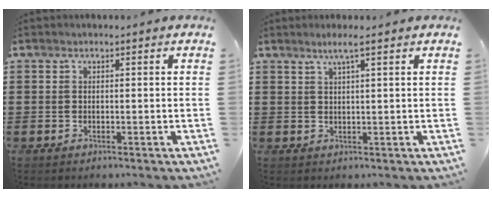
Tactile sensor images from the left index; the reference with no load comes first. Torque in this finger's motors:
{"motor_torque": [0.11, 0.00, 0.12, 0.02]}